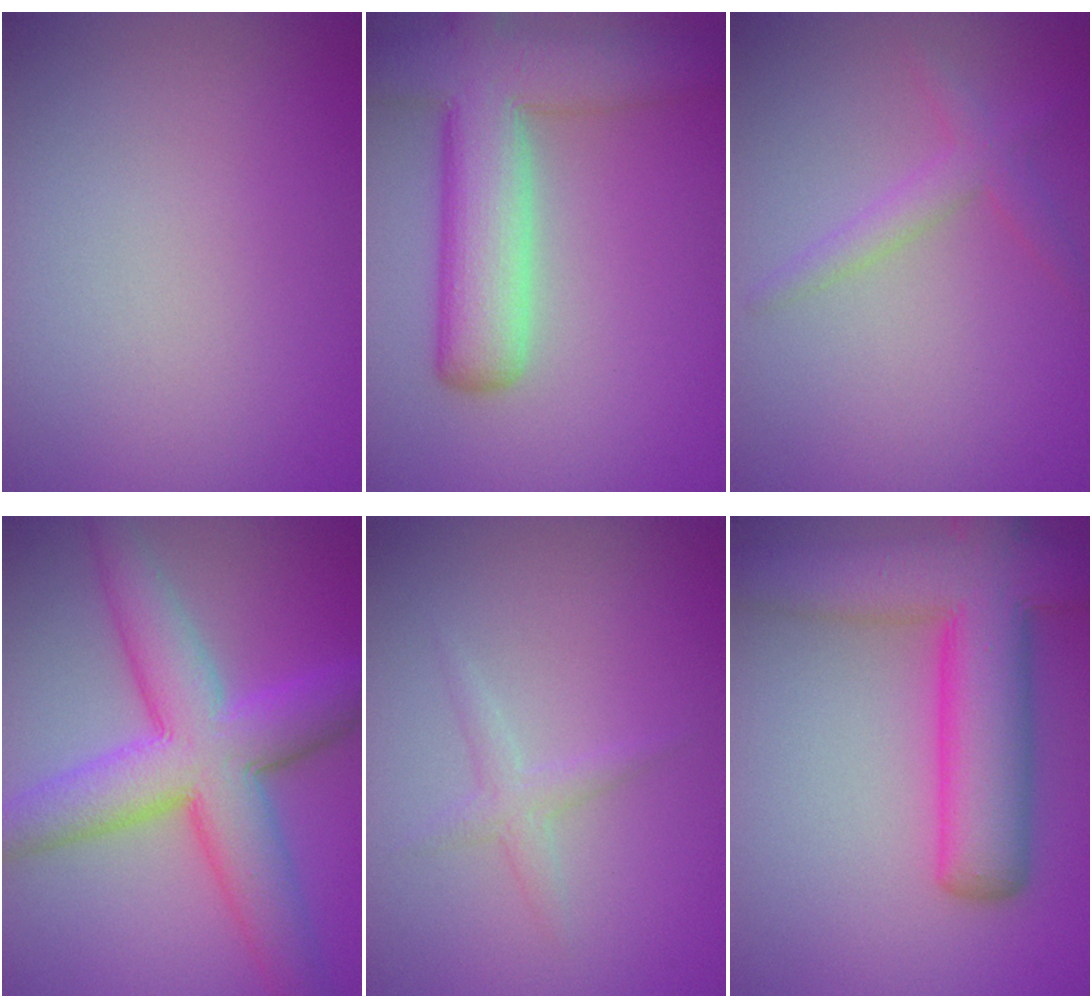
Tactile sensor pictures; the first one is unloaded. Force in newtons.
{"total": 9.3, "press": 9.2, "slide": 0.5}
{"total": 2.1, "press": 2.1, "slide": 0.0}
{"total": 9.5, "press": 9.5, "slide": 0.2}
{"total": 1.6, "press": 1.6, "slide": 0.0}
{"total": 10.2, "press": 10.2, "slide": 0.6}